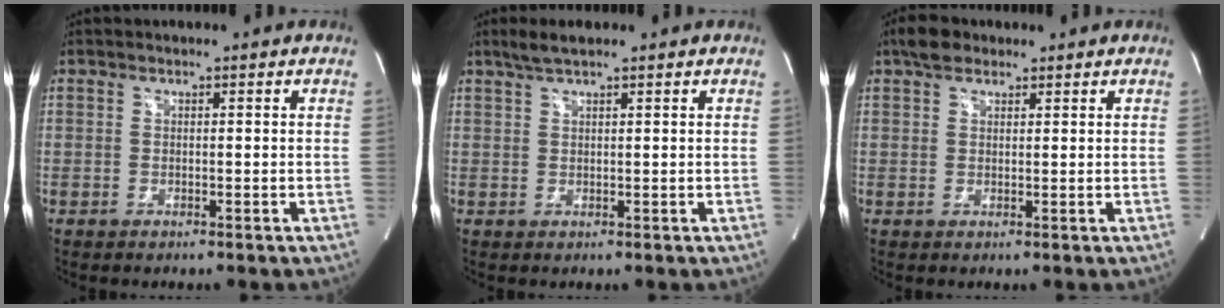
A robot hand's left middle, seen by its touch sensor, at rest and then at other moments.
{"total": 2.9, "force": [2.2, 0.3, 1.8], "torque": [-0.044, 0.010, 0.045]}
{"total": 3.3, "force": [2.4, 1.7, 1.5], "torque": [-0.033, 0.016, 0.042]}